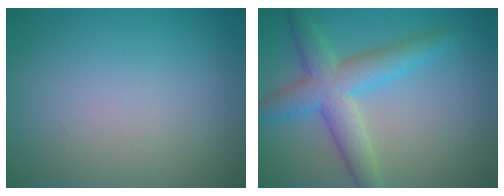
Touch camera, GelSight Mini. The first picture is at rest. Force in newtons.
{"total": 5.3, "press": 5.3, "slide": 0.2}